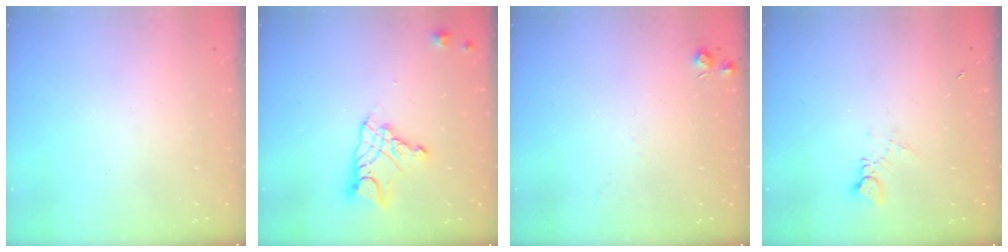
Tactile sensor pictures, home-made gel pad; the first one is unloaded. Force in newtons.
{"total": 12.6, "press": 12.5, "slide": 1.1}
{"total": 4.9, "press": 4.9, "slide": 0.7}
{"total": 3.0, "press": 2.9, "slide": 0.4}